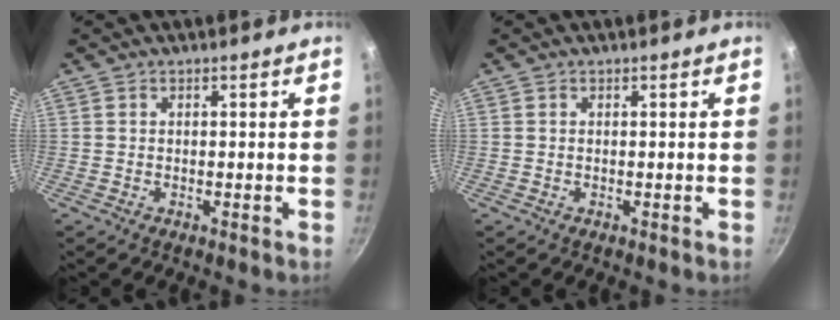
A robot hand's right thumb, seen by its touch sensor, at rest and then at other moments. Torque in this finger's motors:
{"motor_torque": [-0.58, -0.06, -0.16, 0.40, -0.03]}